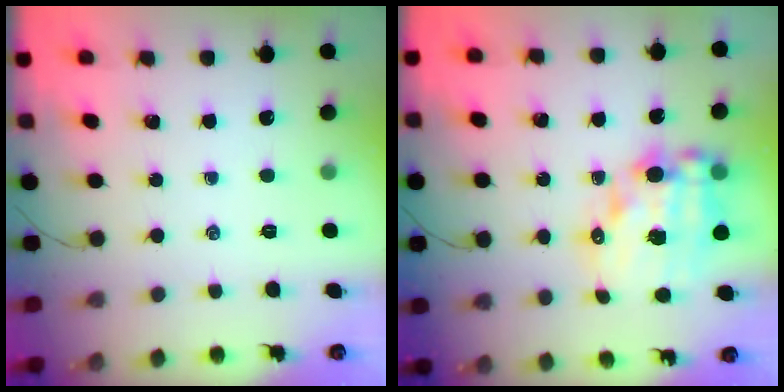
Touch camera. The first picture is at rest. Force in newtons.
{"total": 16.1, "press": 15.6, "slide": 3.8}